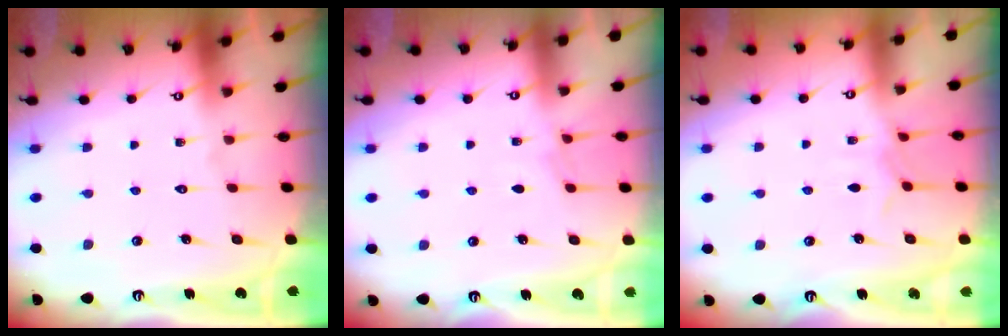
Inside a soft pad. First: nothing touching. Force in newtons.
{"total": 2.3, "press": 2.3, "slide": 0.4}
{"total": 5.1, "press": 5.1, "slide": 0.2}